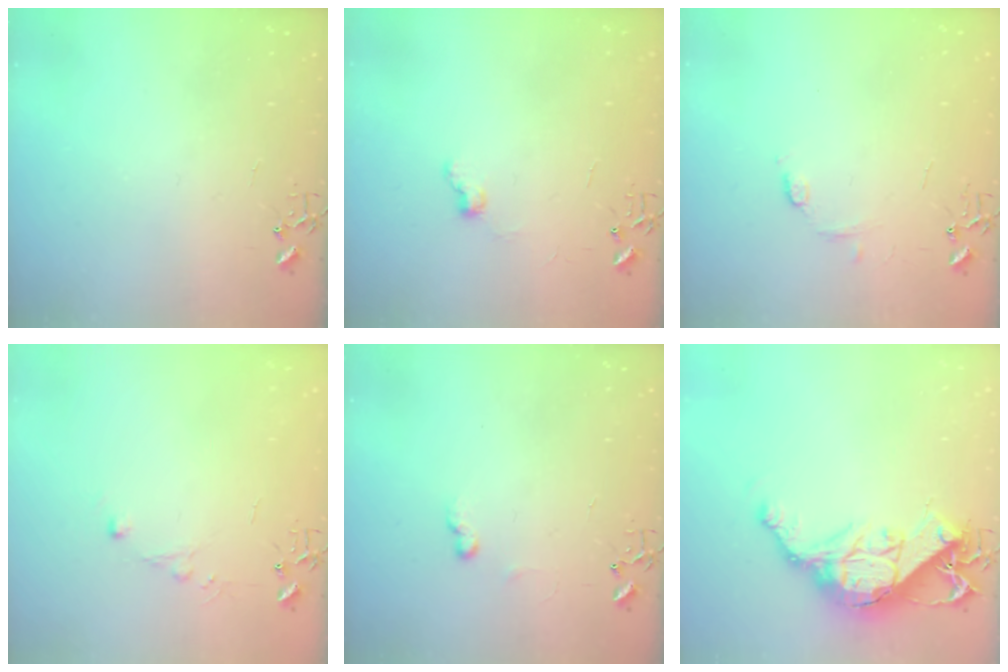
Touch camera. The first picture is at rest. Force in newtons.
{"total": 6.6, "press": 6.6, "slide": 0.7}
{"total": 6.1, "press": 6.1, "slide": 0.7}
{"total": 4.4, "press": 4.4, "slide": 0.5}
{"total": 5.9, "press": 5.9, "slide": 0.8}
{"total": 15.3, "press": 15.3, "slide": 1.0}